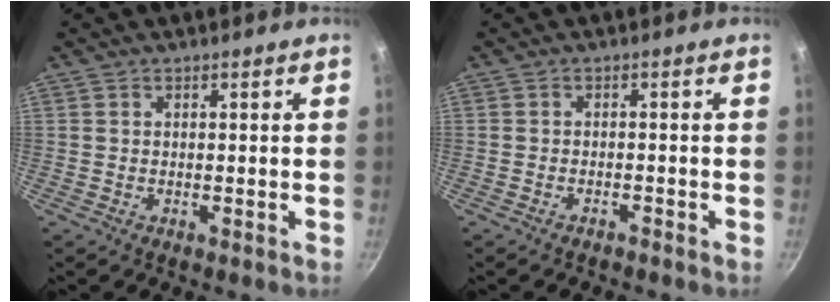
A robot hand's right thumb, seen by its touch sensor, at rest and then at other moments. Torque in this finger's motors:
{"motor_torque": [-0.15, -0.01, -0.41, 0.34, -0.01]}